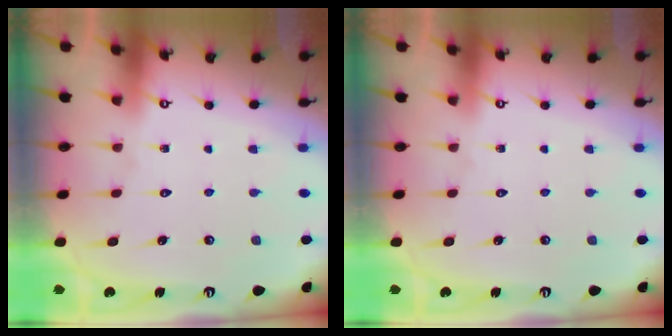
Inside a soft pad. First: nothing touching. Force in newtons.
{"total": 0.0}